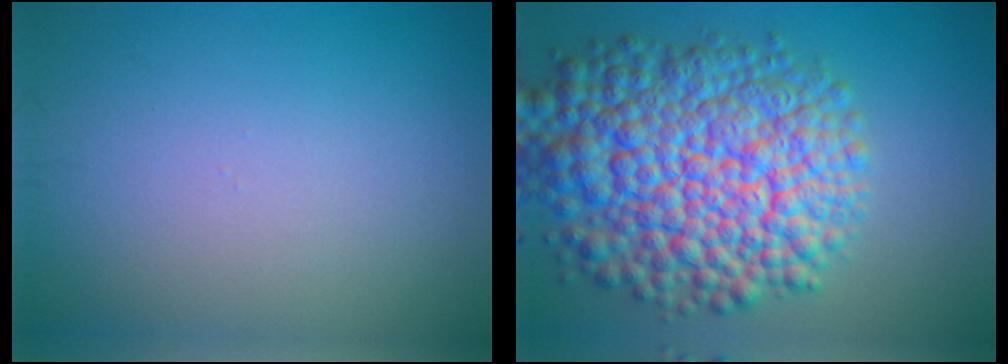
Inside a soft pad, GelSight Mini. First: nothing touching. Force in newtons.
{"total": 13.4, "press": 13.4, "slide": 0.4}